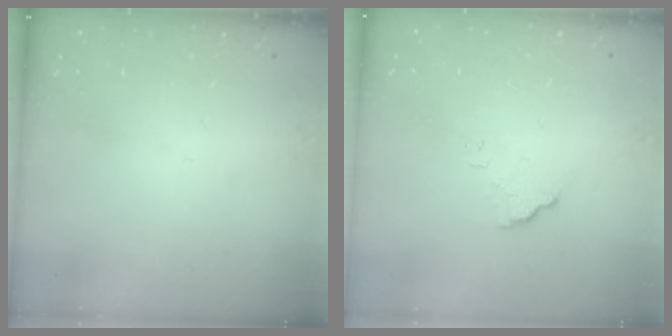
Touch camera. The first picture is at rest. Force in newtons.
{"total": 2.3, "press": 2.3, "slide": 0.1}